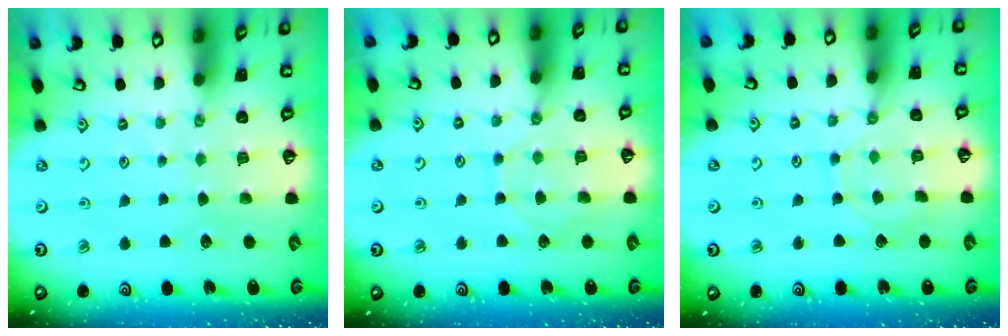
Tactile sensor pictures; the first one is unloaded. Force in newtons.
{"total": 6.2, "press": 6.1, "slide": 0.7}
{"total": 7.9, "press": 7.8, "slide": 0.9}